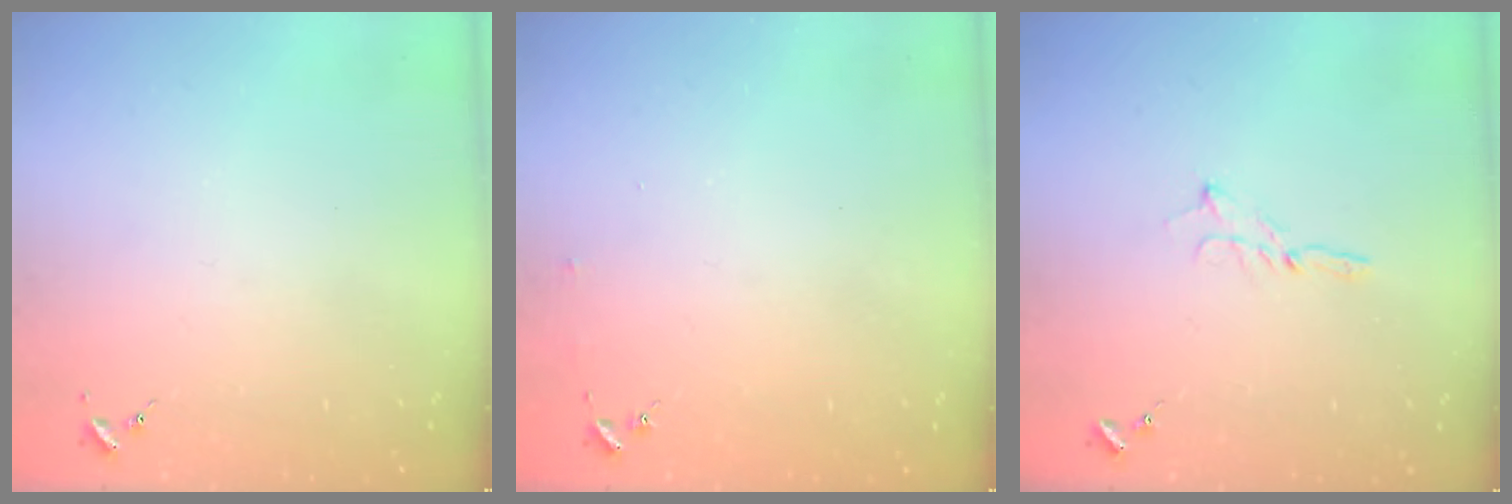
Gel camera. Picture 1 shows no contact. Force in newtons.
{"total": 2.5, "press": 2.5, "slide": 0.2}
{"total": 2.3, "press": 2.3, "slide": 0.2}